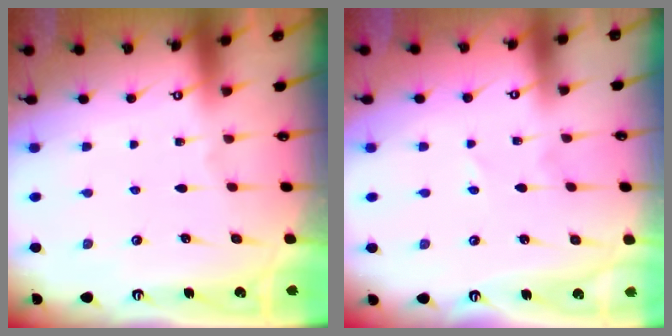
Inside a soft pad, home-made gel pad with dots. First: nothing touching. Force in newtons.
{"total": 2.5, "press": 2.5, "slide": 0.2}